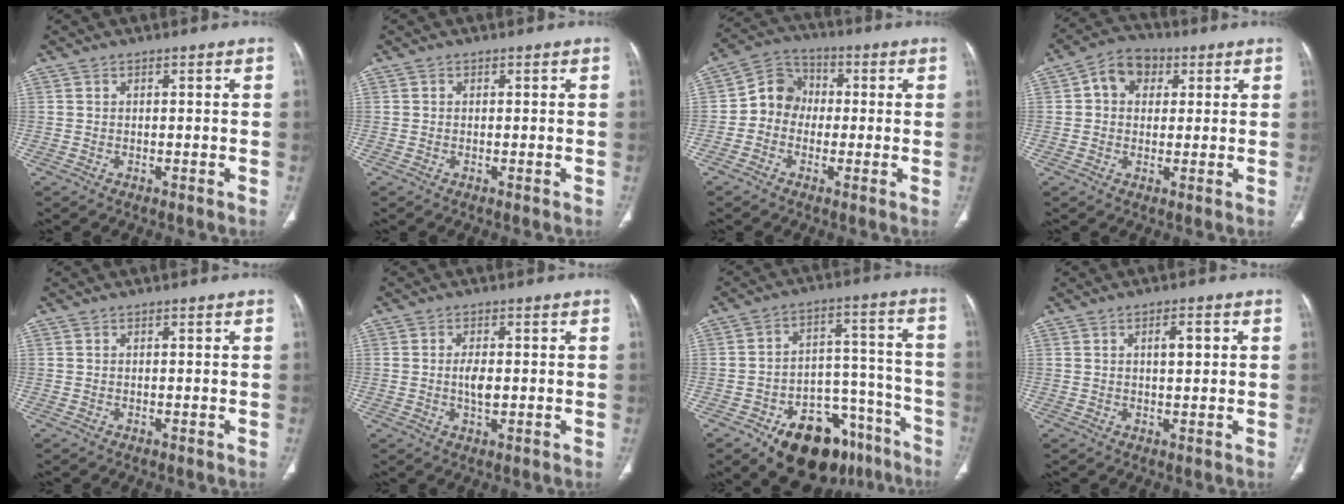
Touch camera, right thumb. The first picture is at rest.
{"total": 0.0}
{"total": 7.8, "force": [-0.9, 7.0, 3.4], "torque": [-0.034, 0.029, -0.035]}
{"total": 7.5, "force": [2.0, 5.9, 4.0], "torque": [-0.042, 0.010, 0.025]}
{"total": 0.0}
{"total": 3.4, "force": [0.0, 1.6, 3.0], "torque": [-0.057, -0.003, 0.001]}
{"total": 21.2, "force": [-12.6, 12.0, 12.1], "torque": [-0.114, 0.097, -0.179]}
{"total": 3.5, "force": [1.0, 1.3, 3.1], "torque": [-0.048, 0.000, 0.016]}